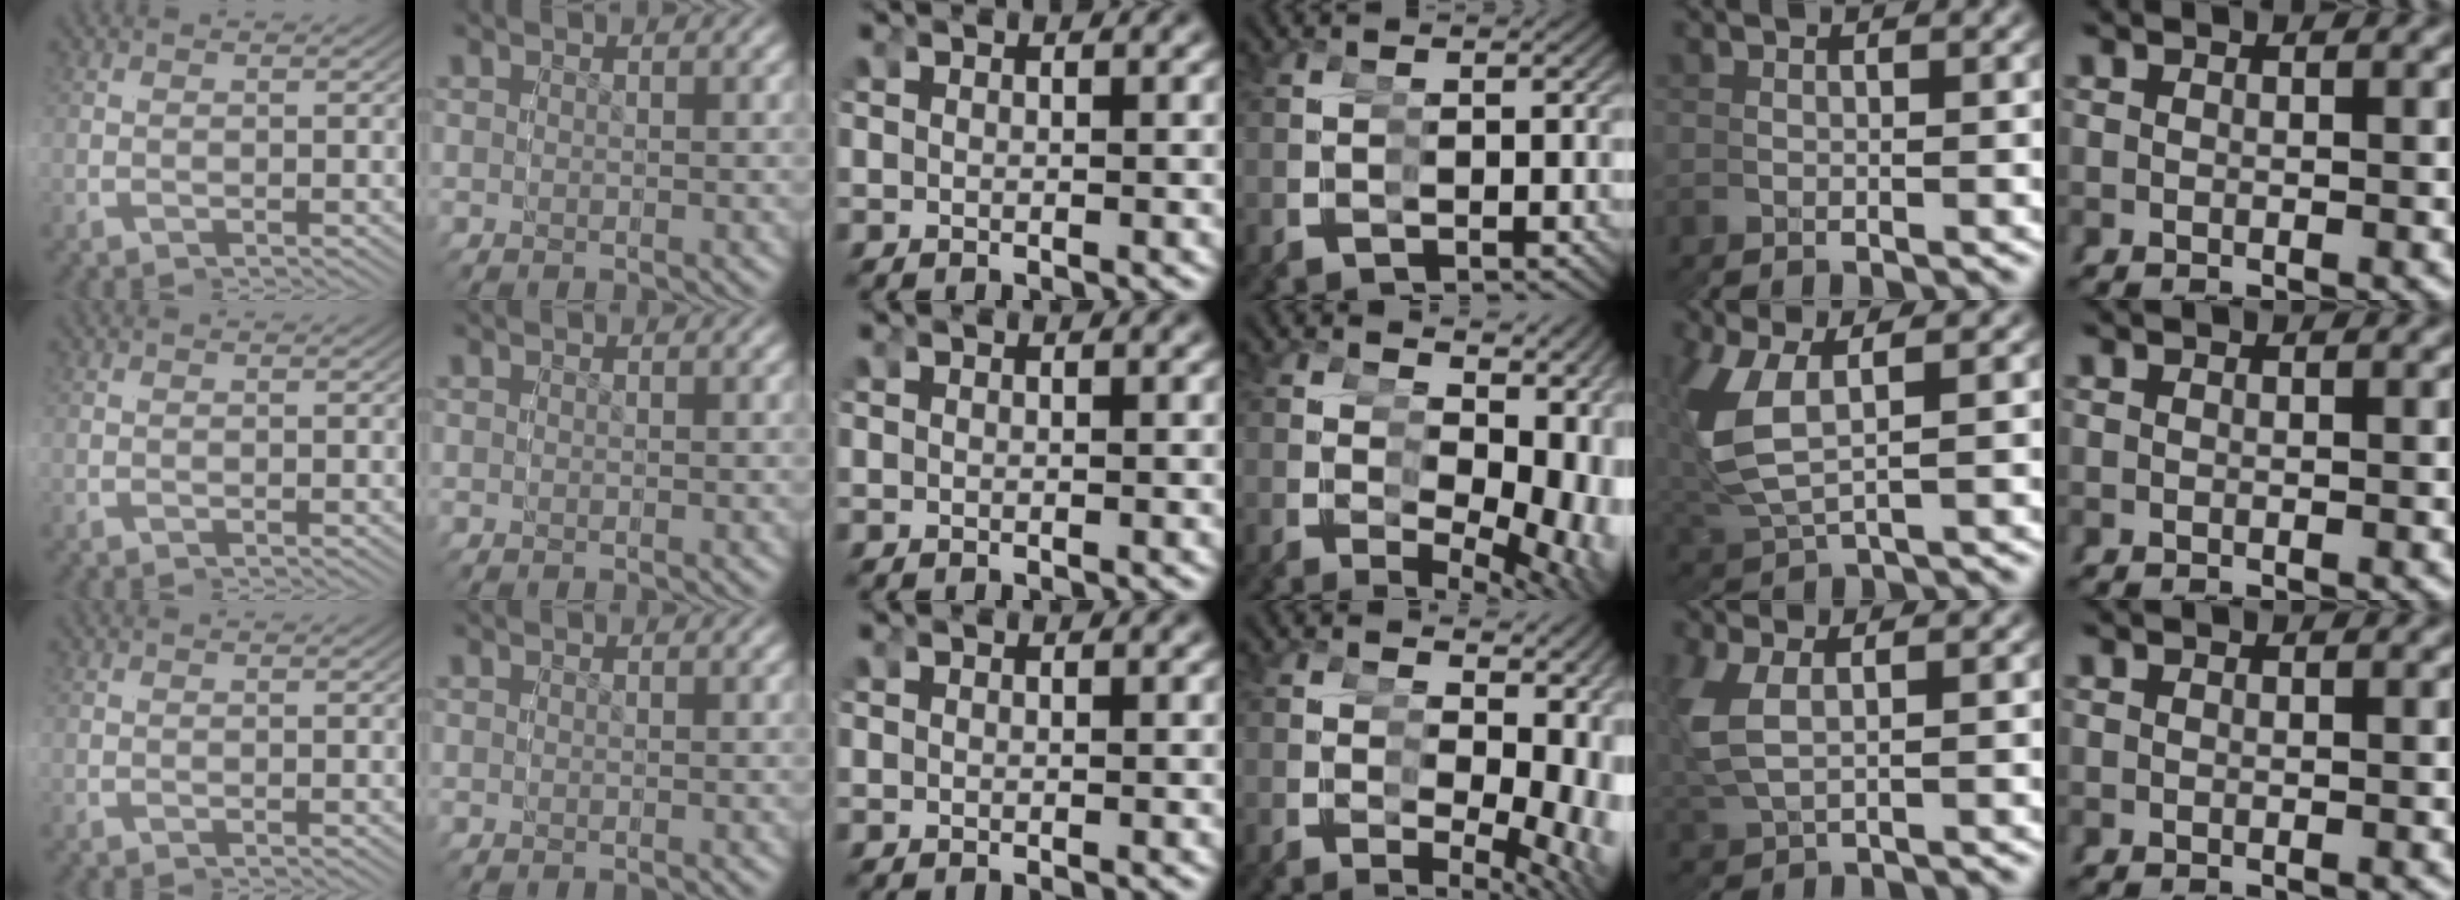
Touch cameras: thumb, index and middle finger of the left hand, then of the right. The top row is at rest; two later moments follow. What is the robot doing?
{"motion": "grasp_and_lifting", "object": "legos"}